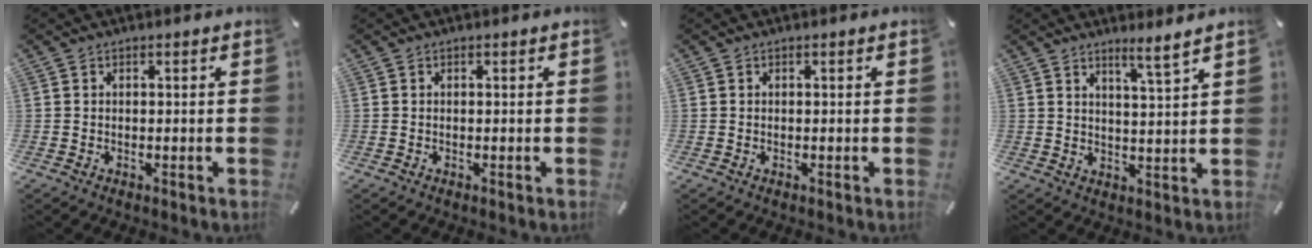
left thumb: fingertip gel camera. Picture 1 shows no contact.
{"total": 0.0}
{"total": 0.0}
{"total": 5.1, "force": [4.3, -0.7, 2.5], "torque": [-0.051, -0.029, 0.073]}